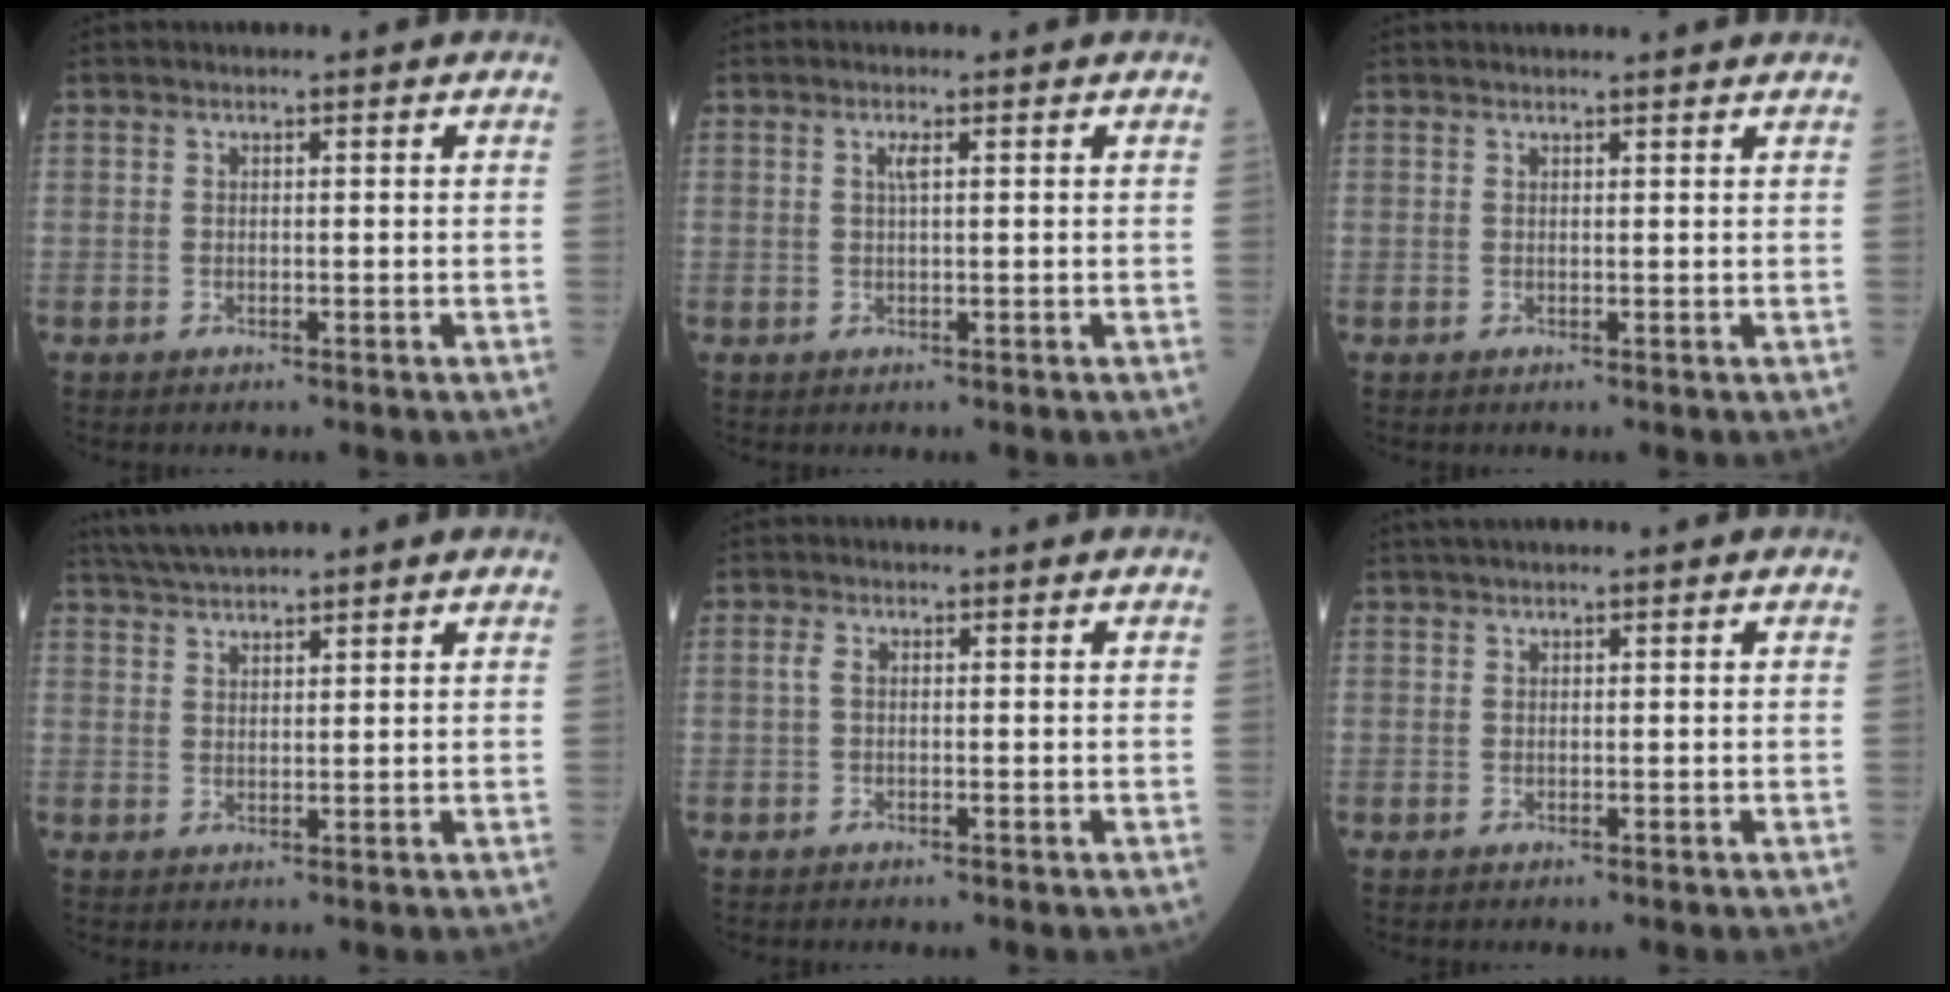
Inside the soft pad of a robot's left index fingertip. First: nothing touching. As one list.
[{"total": 1.1, "force": [0.3, 0.0, 1.0], "torque": [-0.023, -0.001, 0.004]}, {"total": 4.2, "force": [4.0, -0.3, 1.3], "torque": [-0.014, 0.021, 0.043]}, {"total": 6.0, "force": [5.4, 0.4, 2.6], "torque": [-0.057, 0.035, 0.102]}, {"total": 0.8, "force": [0.0, 0.4, 0.8], "torque": [-0.022, 0.000, -0.002]}, {"total": 2.8, "force": [2.4, -0.1, 1.5], "torque": [-0.019, 0.029, 0.042]}]